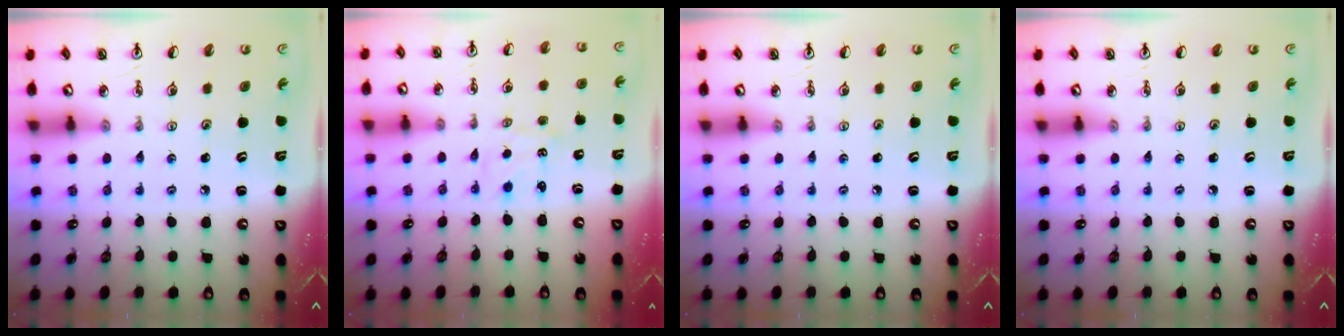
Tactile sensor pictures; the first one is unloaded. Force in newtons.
{"total": 1.0, "press": 0.9, "slide": 0.3}
{"total": 0.0}
{"total": 0.0}